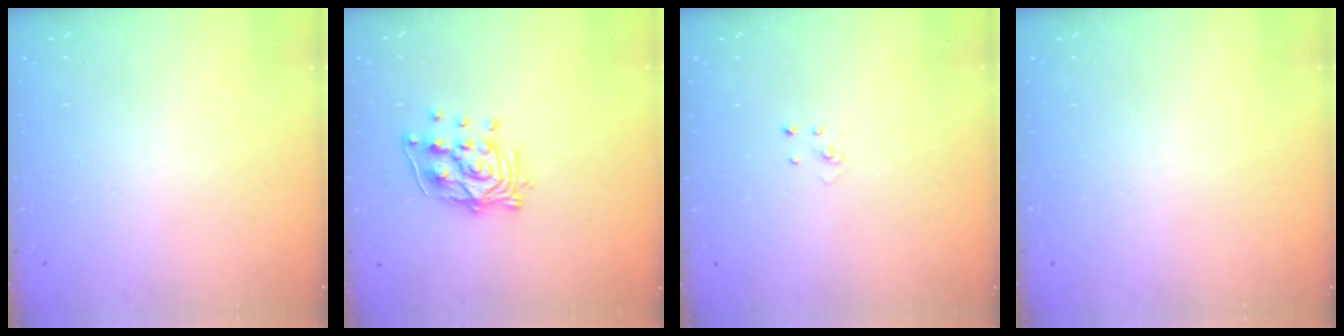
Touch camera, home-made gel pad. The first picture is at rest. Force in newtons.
{"total": 11.7, "press": 11.6, "slide": 1.3}
{"total": 1.9, "press": 1.9, "slide": 0.2}
{"total": 0.0}